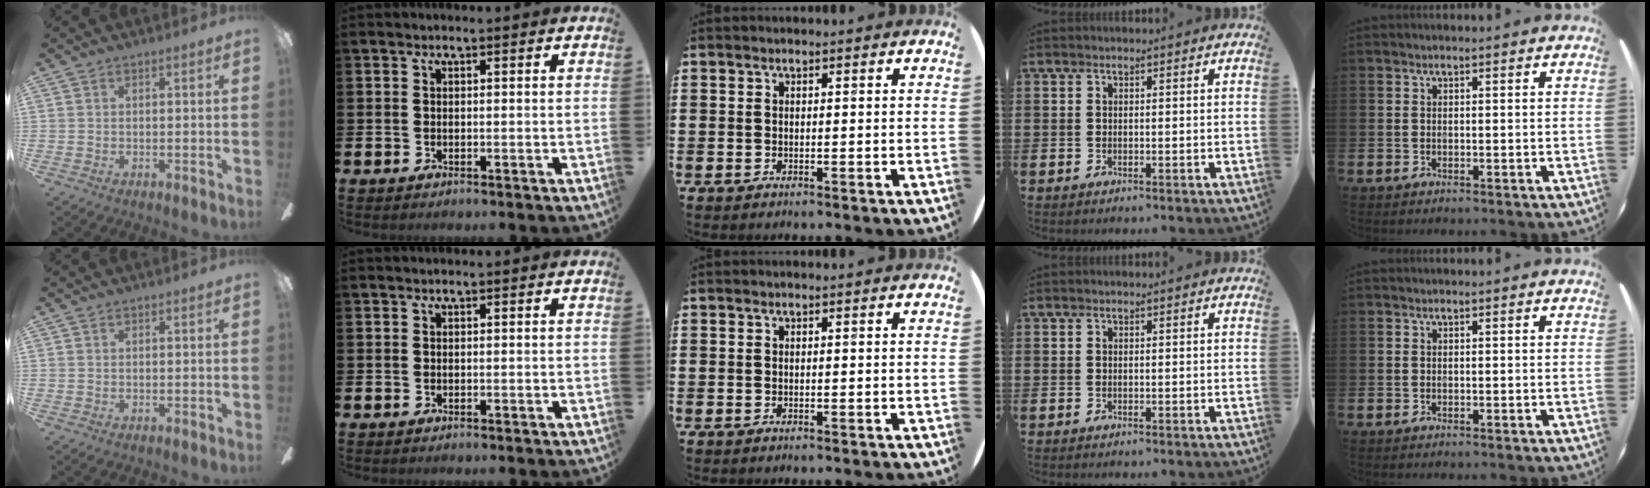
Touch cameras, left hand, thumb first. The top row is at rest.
{}